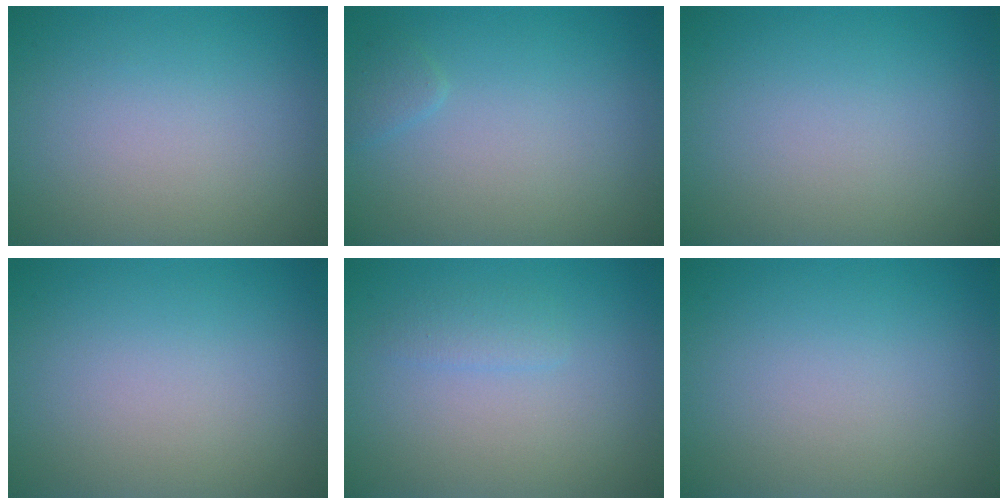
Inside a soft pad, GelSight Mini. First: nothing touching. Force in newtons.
{"total": 0.8, "press": 0.8, "slide": 0.1}
{"total": 0.0}
{"total": 0.0}
{"total": 1.1, "press": 1.1, "slide": 0.1}
{"total": 0.0}